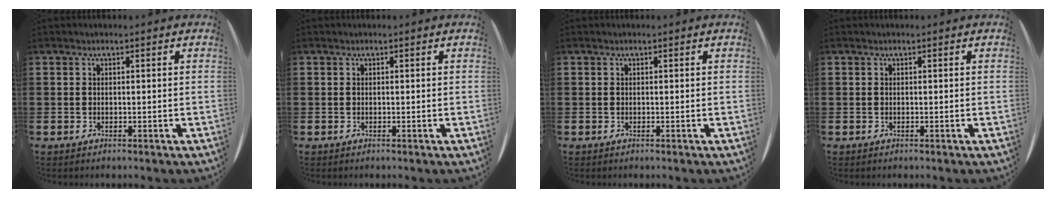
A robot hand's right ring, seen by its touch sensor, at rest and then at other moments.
{"total": 0.0}
{"total": 0.0}
{"total": 0.0}